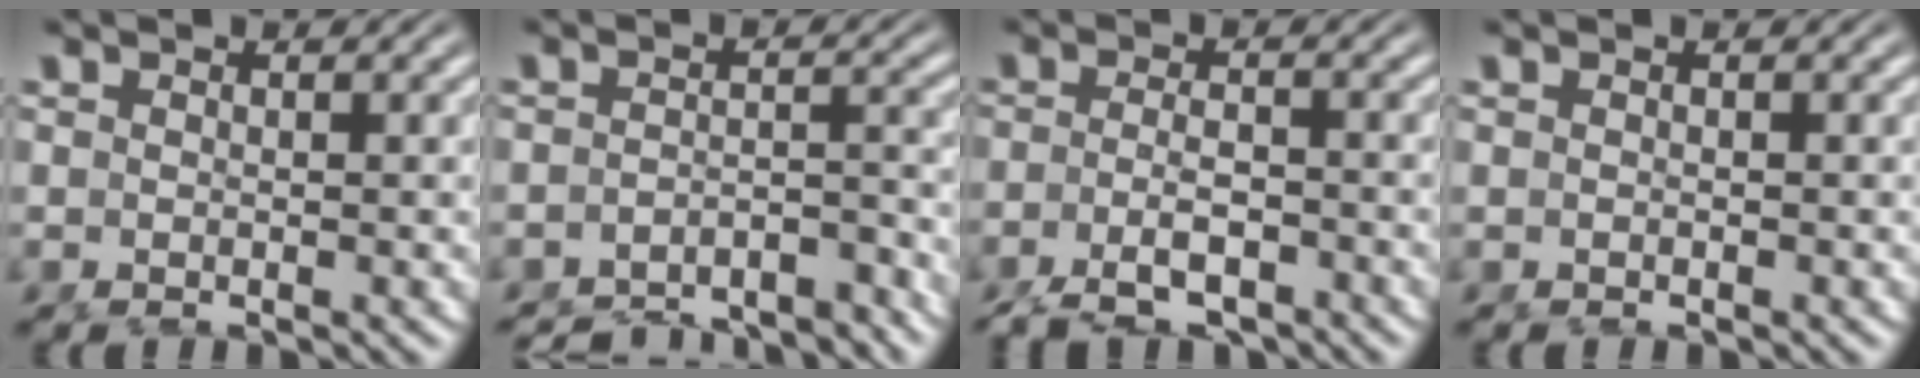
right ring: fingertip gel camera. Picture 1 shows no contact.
{"total": 7.1, "force": [-6.7, 1.3, 1.8], "torque": [-0.005, -0.010, -0.107]}
{"total": 5.3, "force": [-4.1, 1.6, 2.9], "torque": [-0.040, -0.011, -0.061]}
{"total": 0.0}